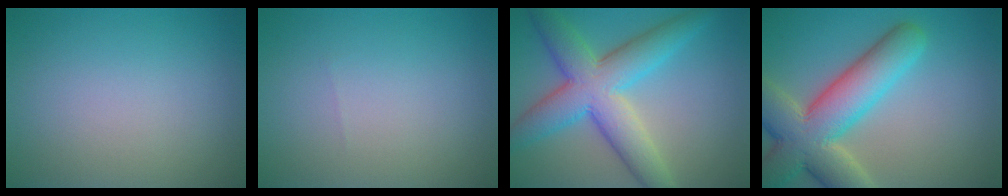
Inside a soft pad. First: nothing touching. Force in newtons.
{"total": 0.0}
{"total": 8.7, "press": 8.7, "slide": 0.2}
{"total": 9.9, "press": 9.9, "slide": 0.8}